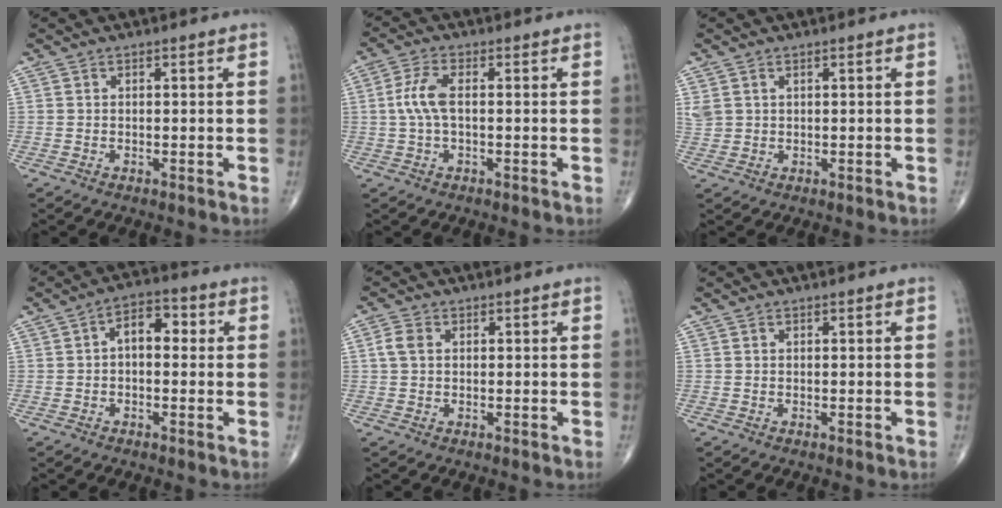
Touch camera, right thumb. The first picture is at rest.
{"total": 5.2, "force": [0.1, 2.1, 4.8], "torque": [-0.122, 0.011, -0.002]}
{"total": 2.8, "force": [1.3, 2.1, 1.3], "torque": [-0.031, 0.003, 0.036]}
{"total": 6.2, "force": [0.5, 3.7, 5.0], "torque": [-0.053, 0.021, -0.003]}
{"total": 2.9, "force": [0.5, 2.1, 2.0], "torque": [-0.046, 0.008, 0.008]}
{"total": 0.0}